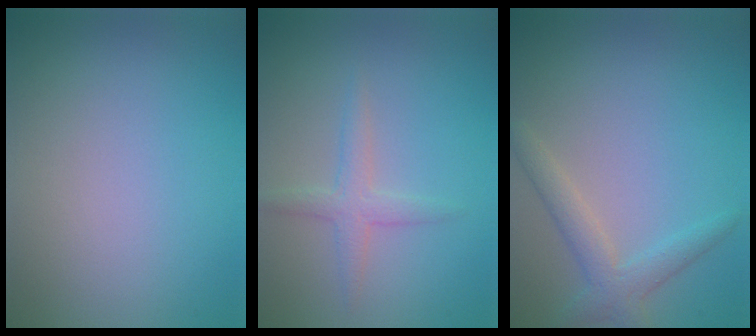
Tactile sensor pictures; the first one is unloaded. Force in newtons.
{"total": 2.0, "press": 2.0, "slide": 0.2}
{"total": 2.6, "press": 2.6, "slide": 0.1}